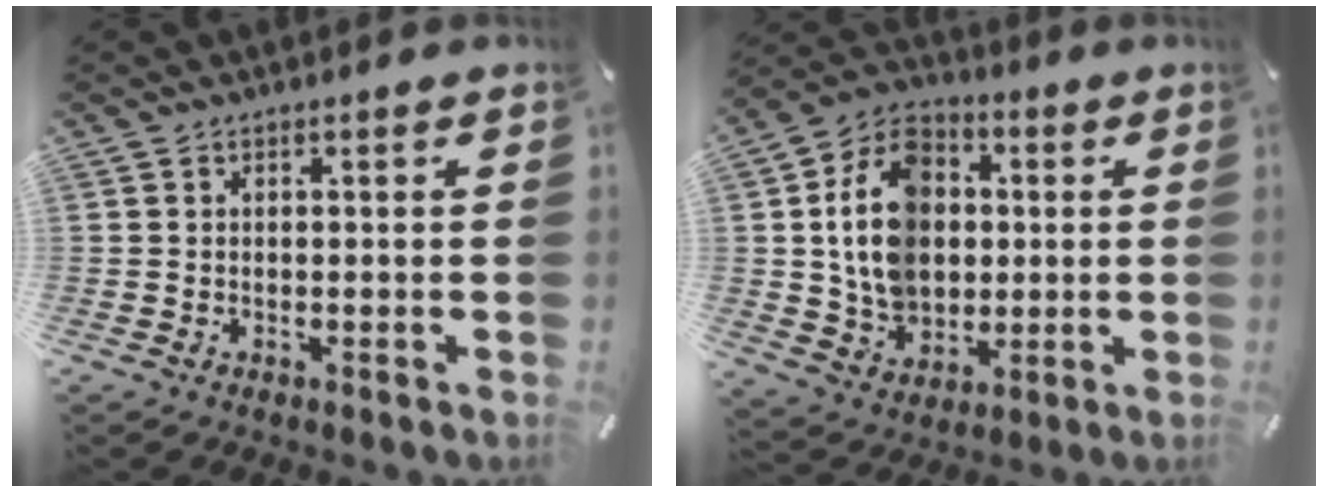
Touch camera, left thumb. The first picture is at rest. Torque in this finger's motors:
{"motor_torque": [2.52, 2.48, 0.24, 0.16, 0.23]}